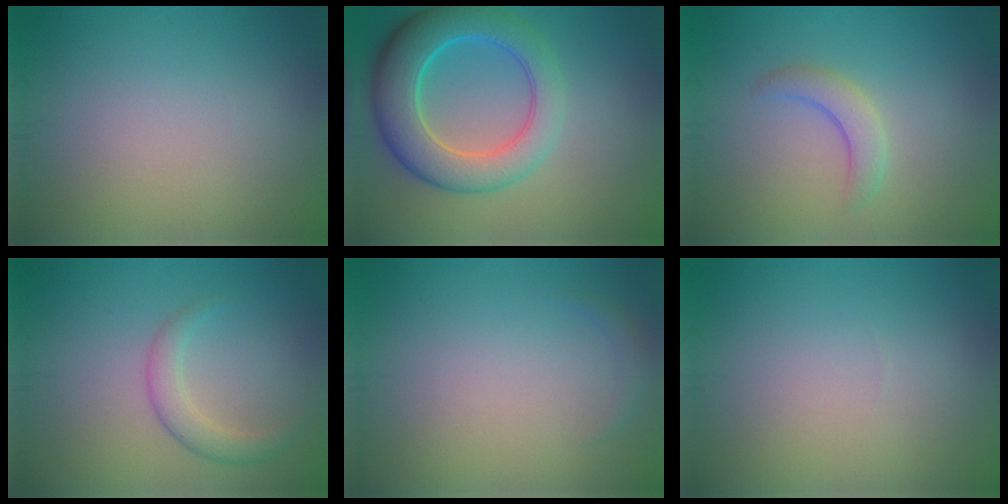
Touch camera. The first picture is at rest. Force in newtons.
{"total": 8.2, "press": 8.2, "slide": 0.6}
{"total": 2.5, "press": 2.5, "slide": 0.2}
{"total": 2.3, "press": 2.3, "slide": 0.1}
{"total": 0.8, "press": 0.8, "slide": 0.1}
{"total": 0.0}